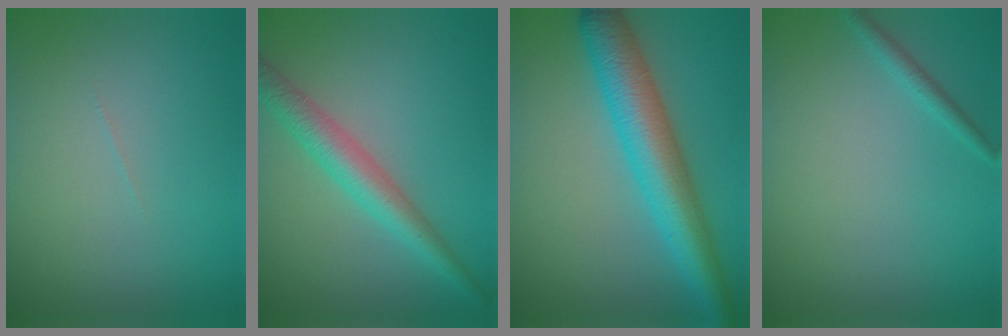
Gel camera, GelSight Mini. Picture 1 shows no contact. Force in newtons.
{"total": 3.9, "press": 3.9, "slide": 0.1}
{"total": 7.3, "press": 7.3, "slide": 0.2}
{"total": 1.1, "press": 1.1, "slide": 0.0}